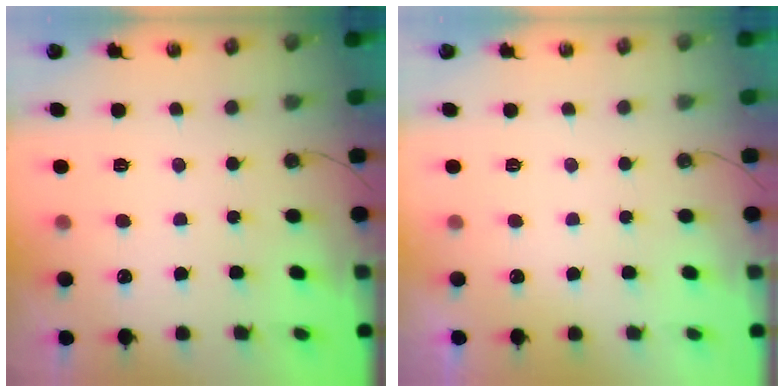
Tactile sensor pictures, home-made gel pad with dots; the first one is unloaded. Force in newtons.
{"total": 0.0}